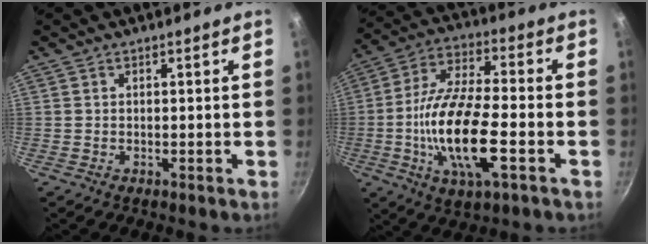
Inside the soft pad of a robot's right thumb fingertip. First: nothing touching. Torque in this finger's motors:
{"motor_torque": [0.34, 1.02, 1.91, -0.86, 0.61]}